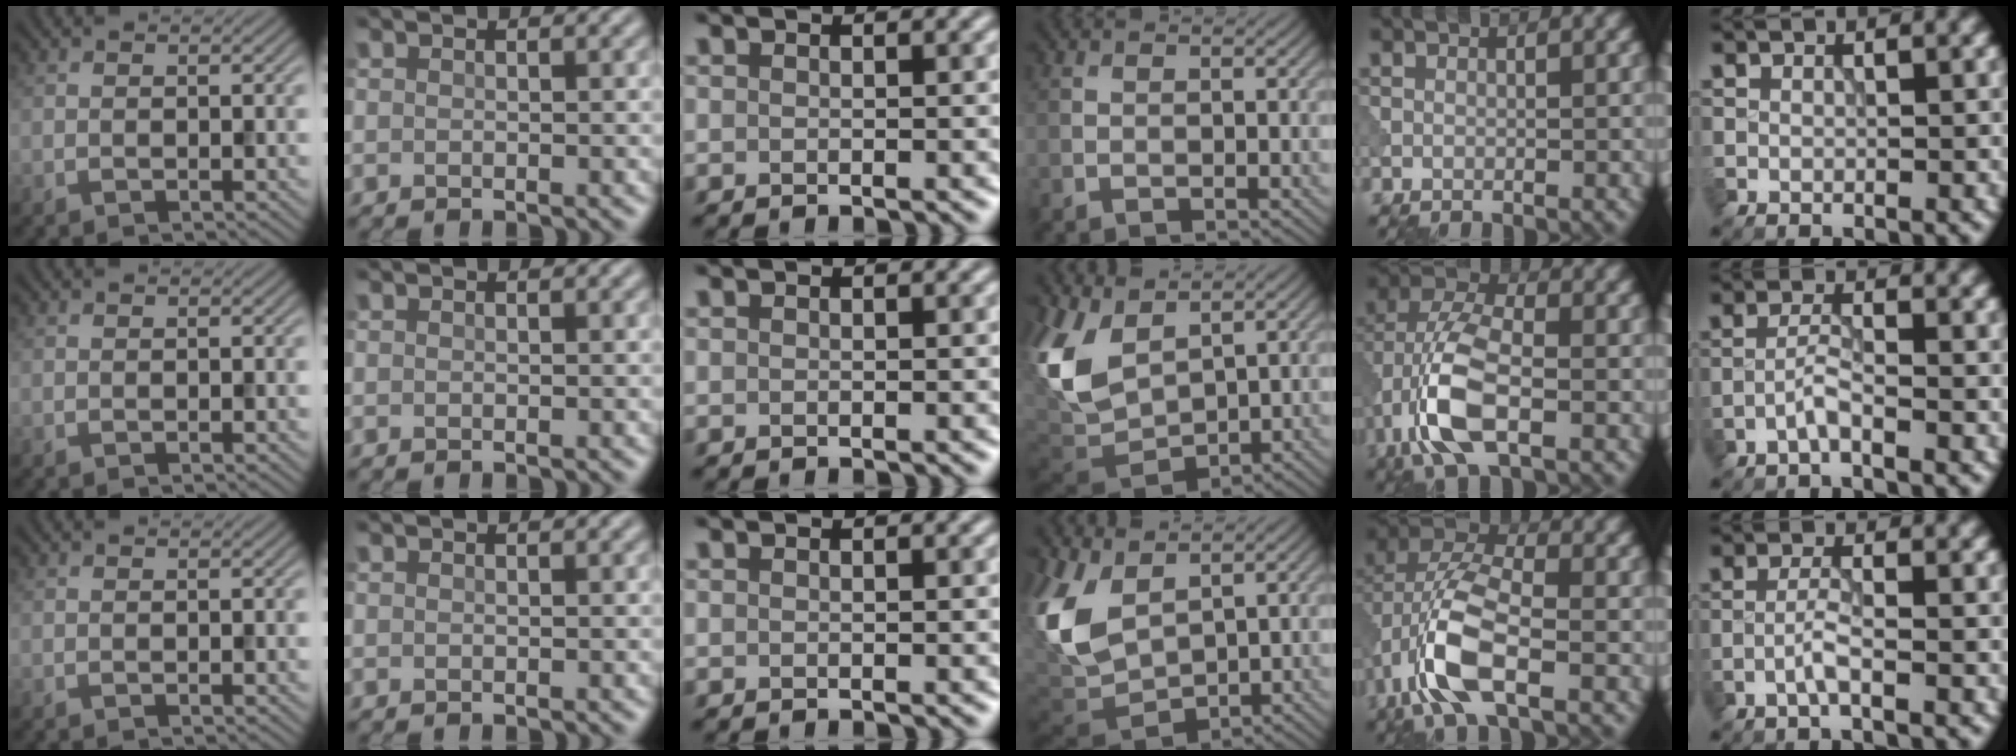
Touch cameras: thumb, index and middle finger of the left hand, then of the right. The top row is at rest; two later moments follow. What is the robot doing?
{"motion": "wipe", "object": "makeup brush"}